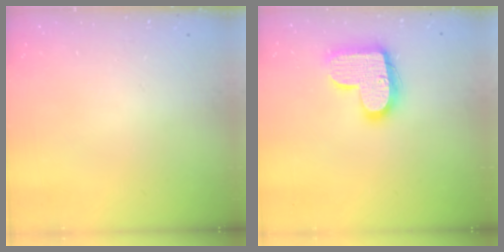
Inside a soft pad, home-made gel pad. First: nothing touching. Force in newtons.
{"total": 17.1, "press": 17.1, "slide": 1.0}